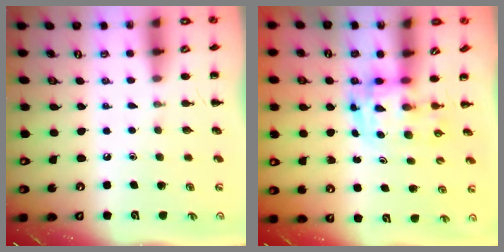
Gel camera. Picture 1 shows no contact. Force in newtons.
{"total": 3.6, "press": 3.5, "slide": 0.6}